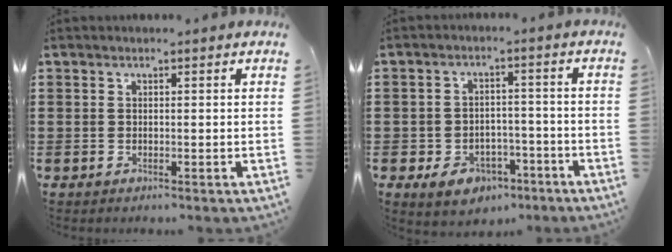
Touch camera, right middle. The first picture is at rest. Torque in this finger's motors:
{"motor_torque": [1.09, -0.24, 0.27, 0.10]}